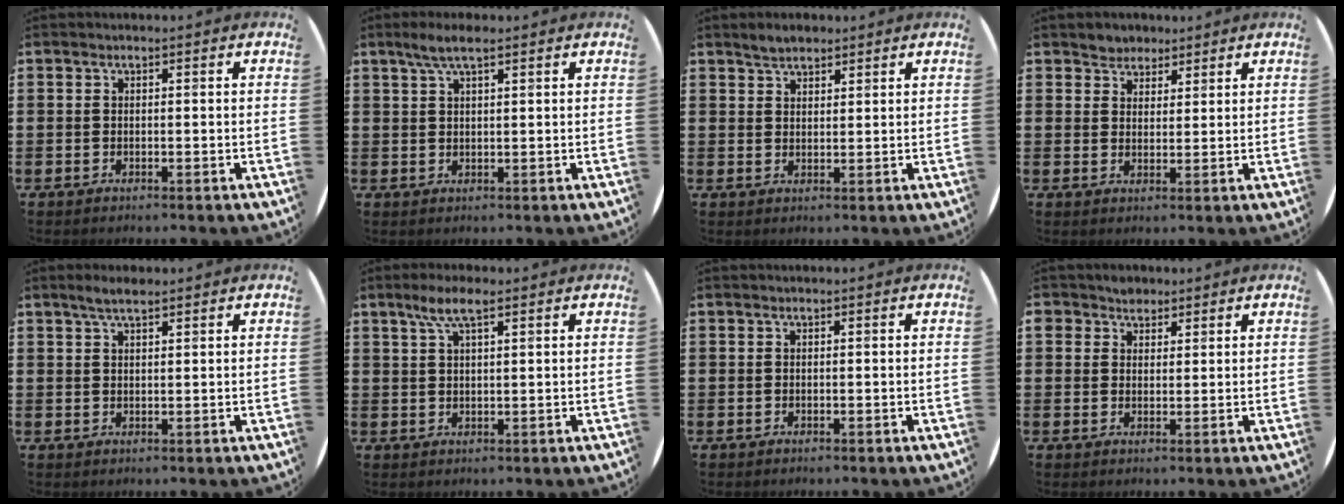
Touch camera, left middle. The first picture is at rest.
{"total": 3.5, "force": [2.4, 0.7, 2.5], "torque": [-0.053, 0.008, 0.040]}
{"total": 2.7, "force": [2.5, 1.0, 0.5], "torque": [-0.006, 0.004, 0.047]}
{"total": 2.8, "force": [2.4, 1.3, -0.5], "torque": [0.000, 0.004, 0.047]}
{"total": 2.5, "force": [2.0, 0.5, 1.4], "torque": [-0.031, 0.005, 0.035]}
{"total": 4.7, "force": [2.8, 1.2, 3.5], "torque": [-0.075, 0.009, 0.048]}
{"total": 0.0}
{"total": 2.4, "force": [1.9, 1.5, 0.1], "torque": [0.000, 0.004, 0.035]}